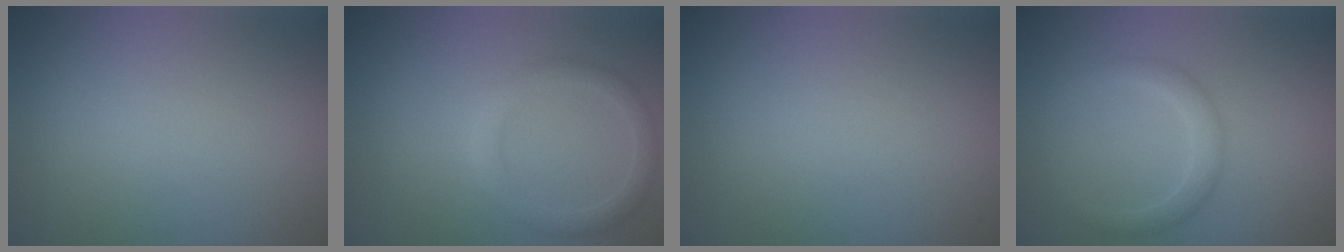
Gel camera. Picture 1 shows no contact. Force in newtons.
{"total": 2.3, "press": 2.3, "slide": 0.0}
{"total": 0.0}
{"total": 2.1, "press": 2.1, "slide": 0.1}